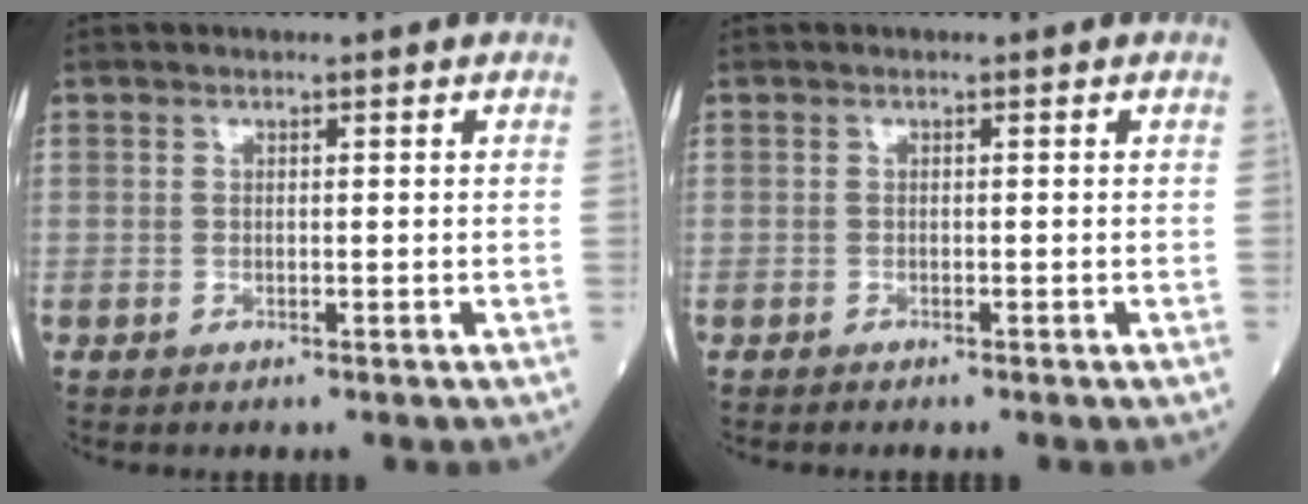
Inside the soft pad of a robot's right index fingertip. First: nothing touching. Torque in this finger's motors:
{"motor_torque": [0.09, -0.03, 0.04, -0.01]}